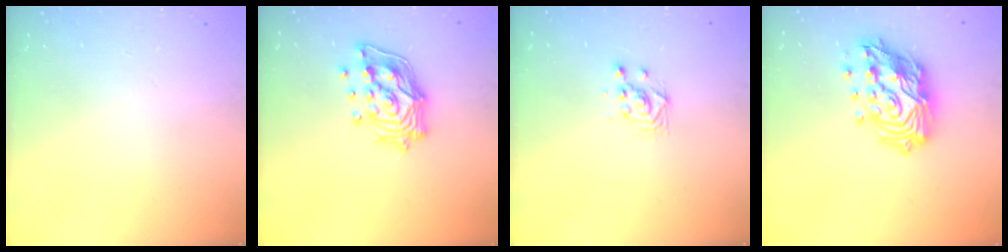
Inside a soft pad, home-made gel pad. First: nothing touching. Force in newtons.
{"total": 14.1, "press": 14.0, "slide": 1.7}
{"total": 3.0, "press": 3.0, "slide": 0.1}
{"total": 18.6, "press": 18.6, "slide": 1.4}